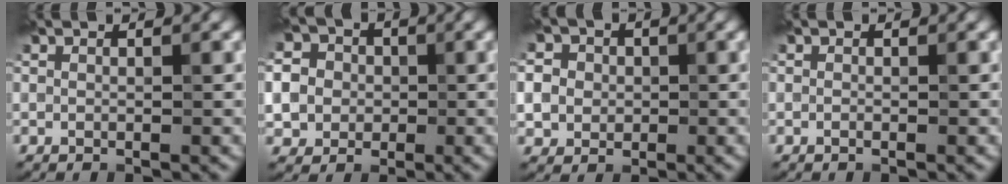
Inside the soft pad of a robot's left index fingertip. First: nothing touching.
{"total": 8.6, "force": [-0.5, 8.0, 3.1], "torque": [-0.077, 0.014, -0.035]}
{"total": 6.6, "force": [0.4, 6.1, 2.6], "torque": [-0.056, 0.027, -0.016]}
{"total": 0.0}